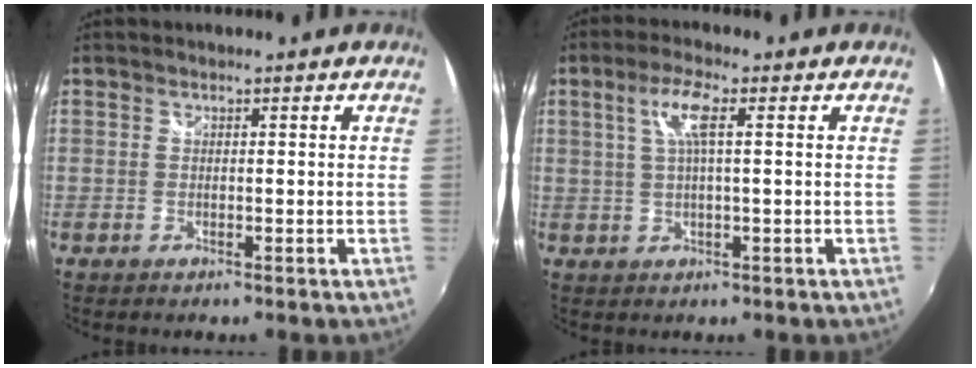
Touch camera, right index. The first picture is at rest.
{"total": 5.3, "force": [1.5, 0.6, 5.0], "torque": [-0.101, 0.006, 0.031]}